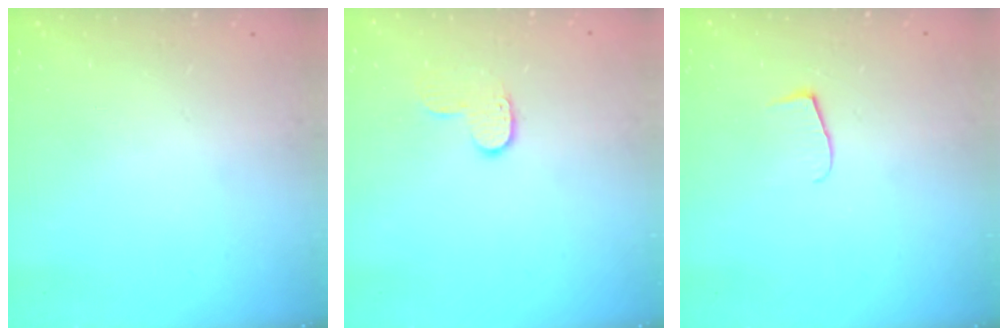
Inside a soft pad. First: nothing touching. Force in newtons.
{"total": 6.1, "press": 6.1, "slide": 0.2}
{"total": 6.3, "press": 6.2, "slide": 0.8}